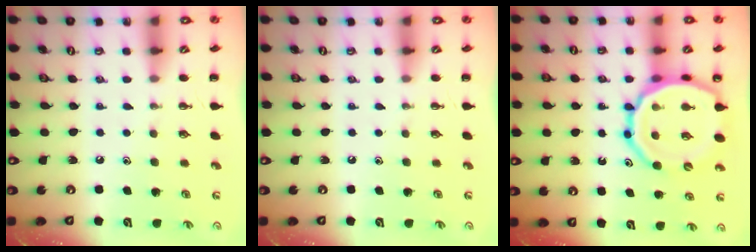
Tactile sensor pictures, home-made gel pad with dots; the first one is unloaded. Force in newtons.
{"total": 0.0}
{"total": 19.8, "press": 19.4, "slide": 3.9}